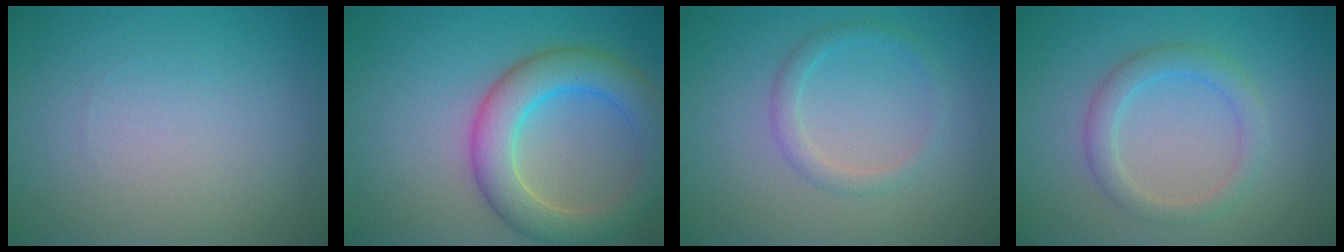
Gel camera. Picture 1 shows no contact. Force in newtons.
{"total": 6.4, "press": 6.4, "slide": 0.2}
{"total": 1.7, "press": 1.7, "slide": 0.1}
{"total": 2.7, "press": 2.6, "slide": 0.3}